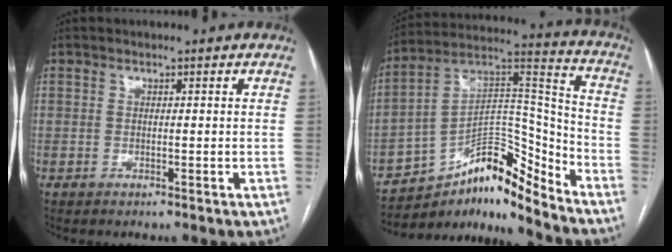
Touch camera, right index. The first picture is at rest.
{"total": 13.0, "force": [-10.5, 3.3, 7.0], "torque": [-0.112, 0.068, -0.174]}